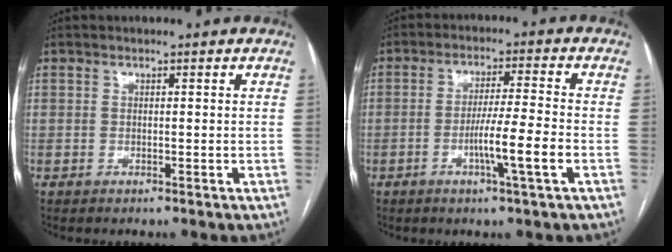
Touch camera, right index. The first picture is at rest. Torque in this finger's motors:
{"motor_torque": [1.44, 0.07, 0.64, 0.11]}